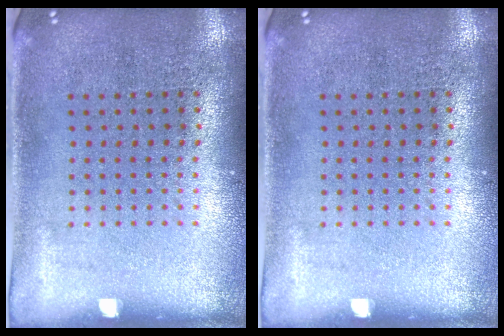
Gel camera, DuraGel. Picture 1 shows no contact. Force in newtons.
{"total": 0.0}